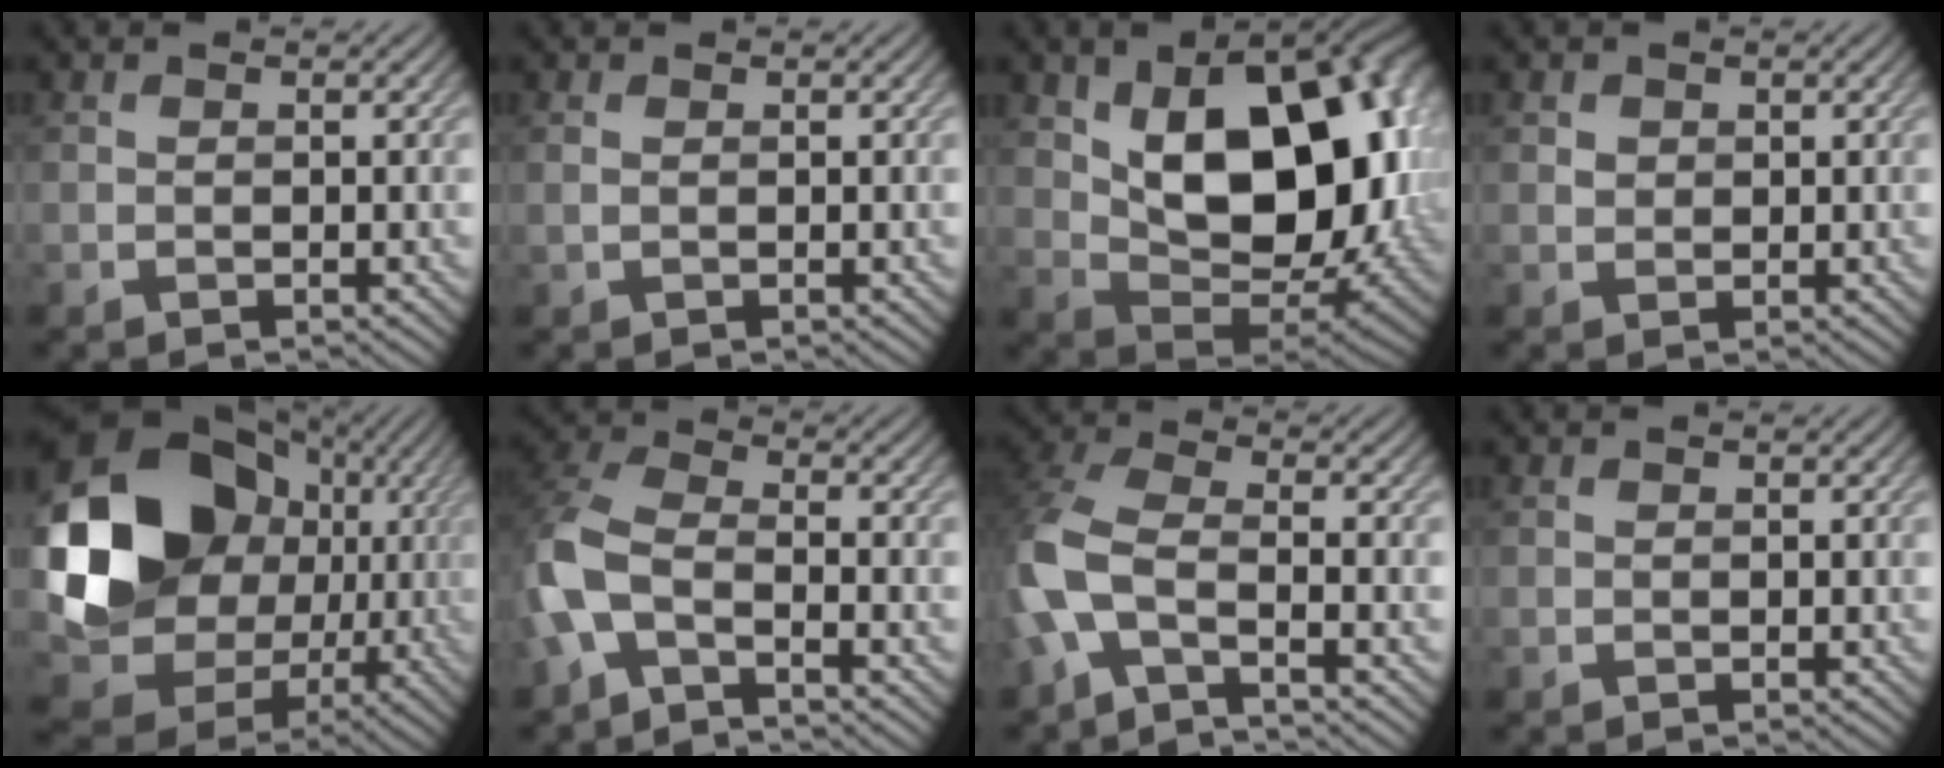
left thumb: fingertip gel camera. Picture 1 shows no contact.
{"total": 0.6, "force": [0.2, 0.1, 0.5], "torque": [-0.013, 0.002, 0.003]}
{"total": 17.7, "force": [3.7, 10.5, 13.7], "torque": [-0.190, -0.015, 0.072]}
{"total": 1.1, "force": [0.5, 1.0, 0.3], "torque": [-0.007, -0.002, 0.008]}
{"total": 18.6, "force": [2.2, 15.4, 10.2], "torque": [-0.224, -0.014, 0.050]}
{"total": 6.8, "force": [-3.1, 3.1, 5.2], "torque": [-0.128, -0.002, -0.082]}
{"total": 7.6, "force": [-2.9, 2.9, 6.4], "torque": [-0.154, -0.001, -0.082]}
{"total": 0.0}